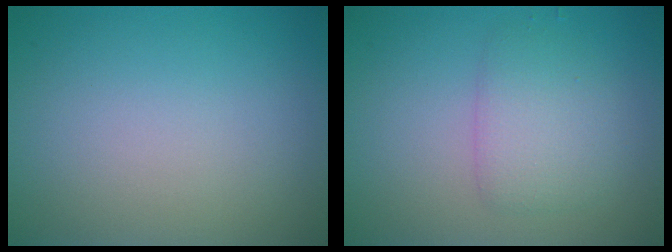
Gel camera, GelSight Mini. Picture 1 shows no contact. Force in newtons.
{"total": 2.9, "press": 2.9, "slide": 0.1}